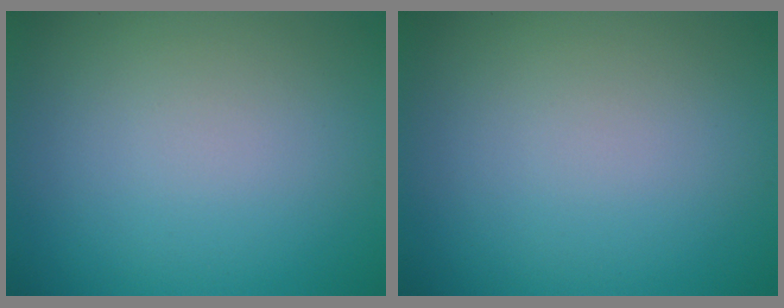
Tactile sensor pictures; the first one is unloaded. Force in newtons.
{"total": 0.0}